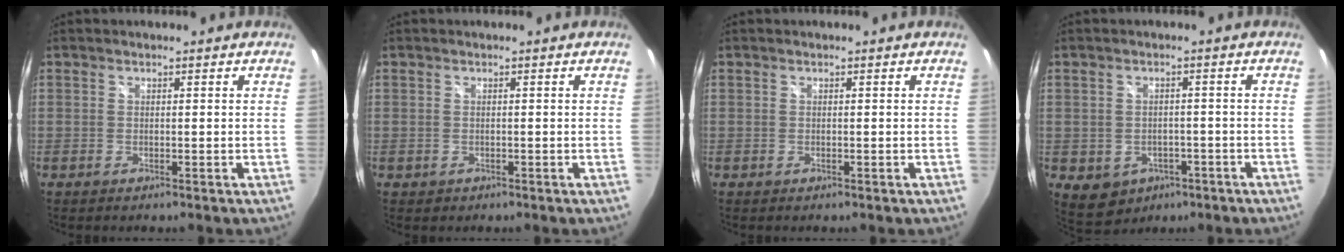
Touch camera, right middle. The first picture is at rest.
{"total": 0.8, "force": [-0.3, 0.7, 0.2], "torque": [-0.003, -0.004, -0.004]}
{"total": 0.0}
{"total": 8.3, "force": [-4.0, 6.6, 3.3], "torque": [-0.073, -0.002, -0.035]}